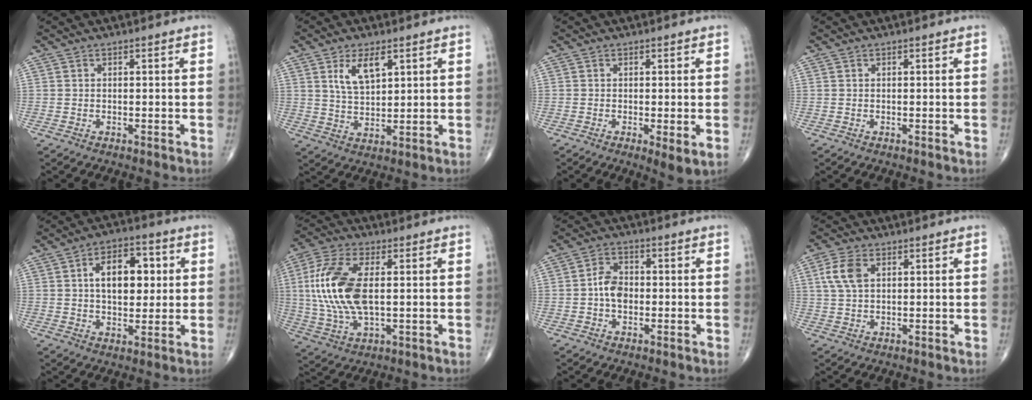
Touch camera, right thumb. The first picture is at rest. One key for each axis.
{"total": 7.0, "fx": 3.3, "fy": 3.3, "fz": 5.3, "tx": -0.089, "ty": -0.018, "tz": 0.066}
{"total": 3.5, "fx": -0.7, "fy": 0.8, "fz": 3.3, "tx": -0.059, "ty": -0.015, "tz": -0.012}
{"total": 0.0}
{"total": 11.9, "fx": 2.3, "fy": 7.0, "fz": 9.3, "tx": -0.112, "ty": 0.005, "tz": 0.034}
{"total": 15.9, "fx": 1.5, "fy": 7.6, "fz": 13.9, "tx": -0.308, "ty": 0.001, "tz": 0.031}
{"total": 5.1, "fx": -0.5, "fy": 3.5, "fz": 3.6, "tx": -0.057, "ty": 0.016, "tz": -0.016}
{"total": 5.8, "fx": 1.7, "fy": 3.4, "fz": 4.3, "tx": -0.096, "ty": 0.005, "tz": 0.034}